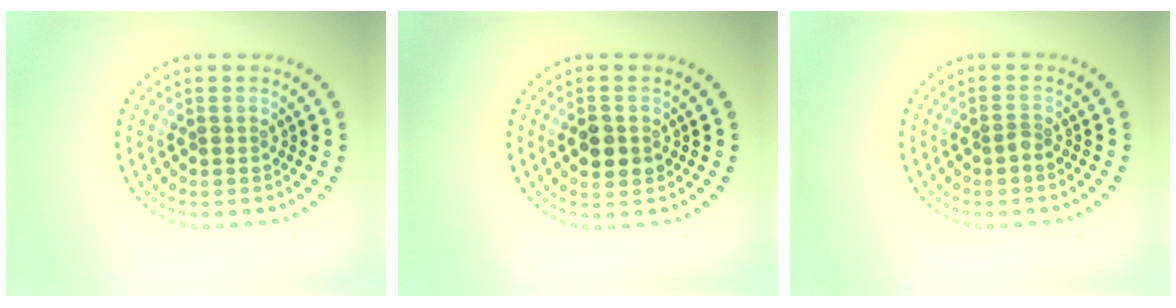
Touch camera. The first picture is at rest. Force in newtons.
{"total": 2.2, "press": 2.1, "slide": 0.2}
{"total": 0.8, "press": 0.6, "slide": 0.6}